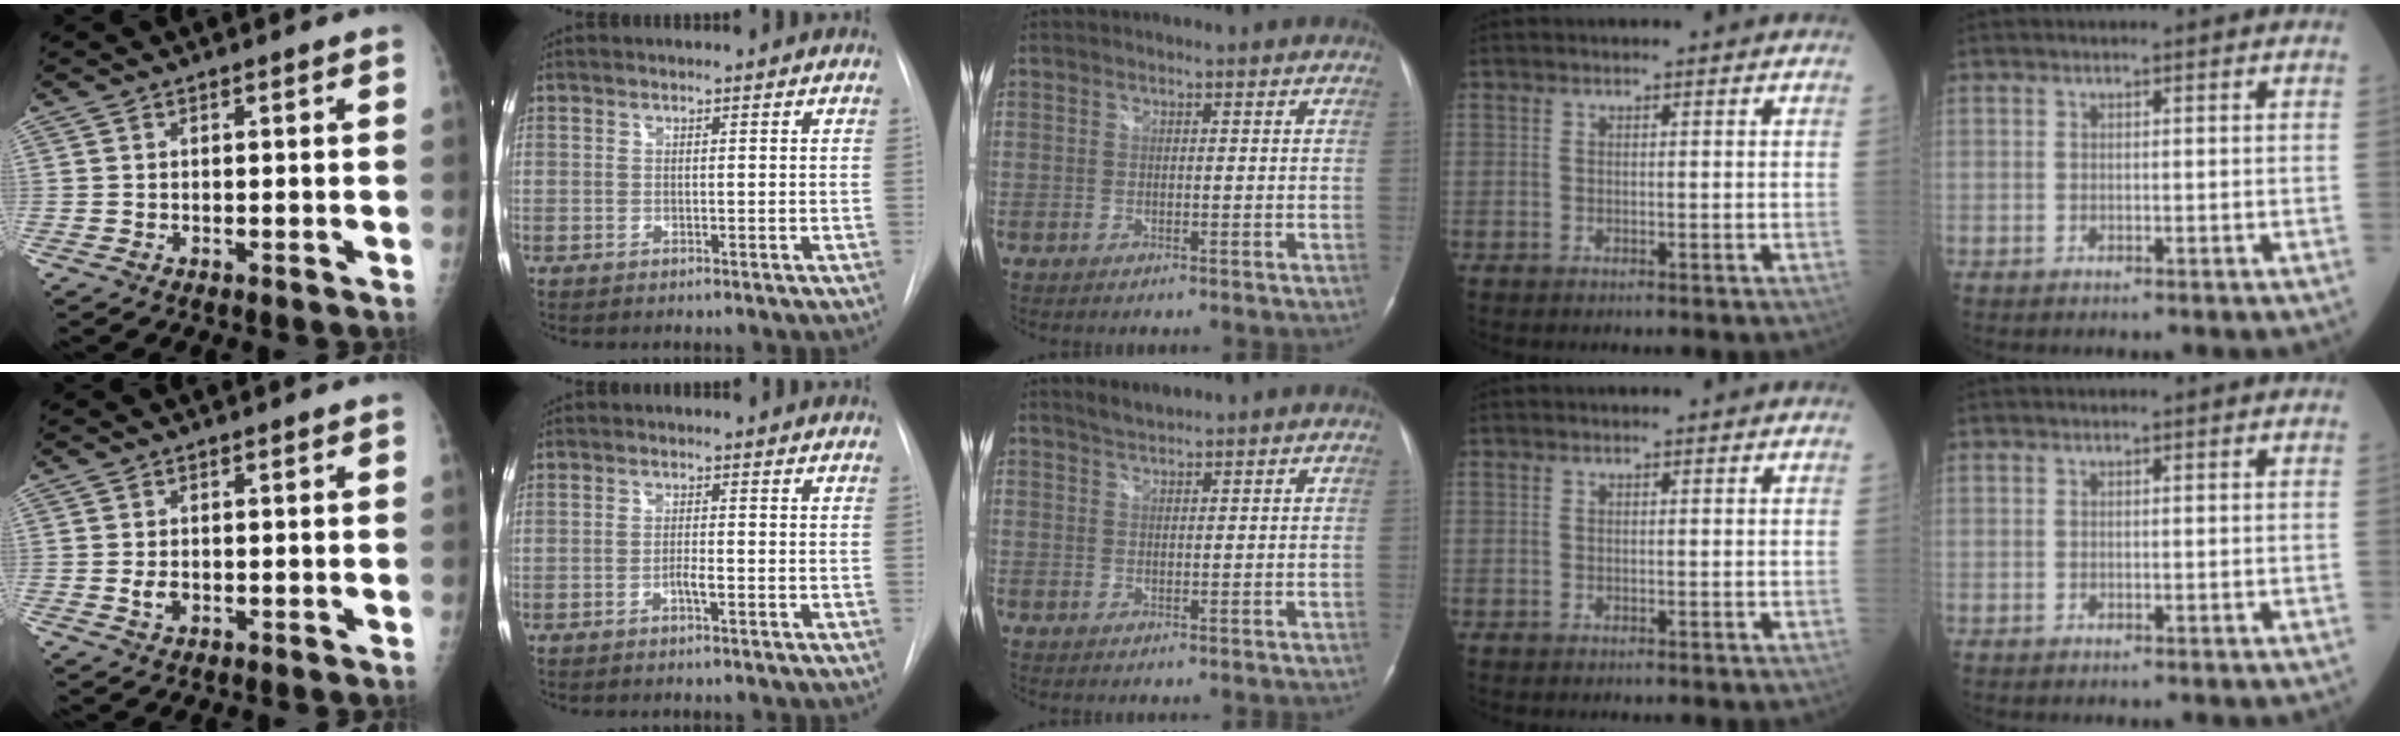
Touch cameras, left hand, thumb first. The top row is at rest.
{"thumb": {"total": 1.9, "force": [-0.2, 1.3, 1.4], "torque": [-0.024, -0.002, -0.001]}, "index": {"total": 1.7, "force": [-1.0, 0.1, 1.4], "torque": [-0.025, -0.003, -0.019]}, "middle": {"total": 1.6, "force": [1.6, -0.1, 0.2], "torque": [-0.008, 0.003, 0.035]}}